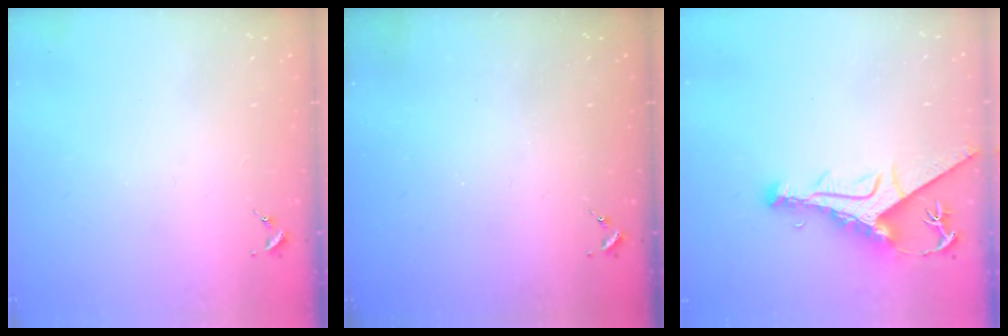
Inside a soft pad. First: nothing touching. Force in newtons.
{"total": 0.0}
{"total": 11.3, "press": 11.2, "slide": 1.5}